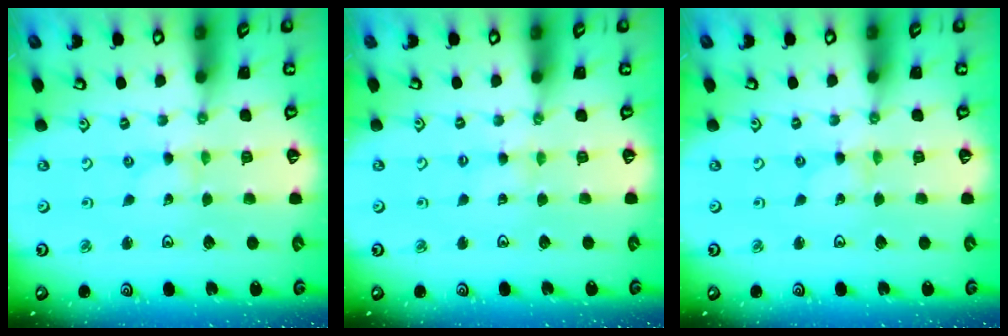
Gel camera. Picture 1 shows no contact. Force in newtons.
{"total": 2.8, "press": 2.8, "slide": 0.3}
{"total": 0.0}